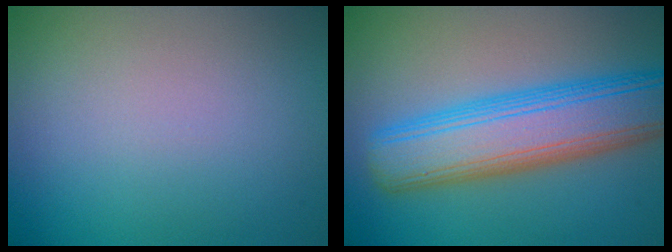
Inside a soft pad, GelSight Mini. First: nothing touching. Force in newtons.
{"total": 9.0, "press": 9.0, "slide": 0.5}